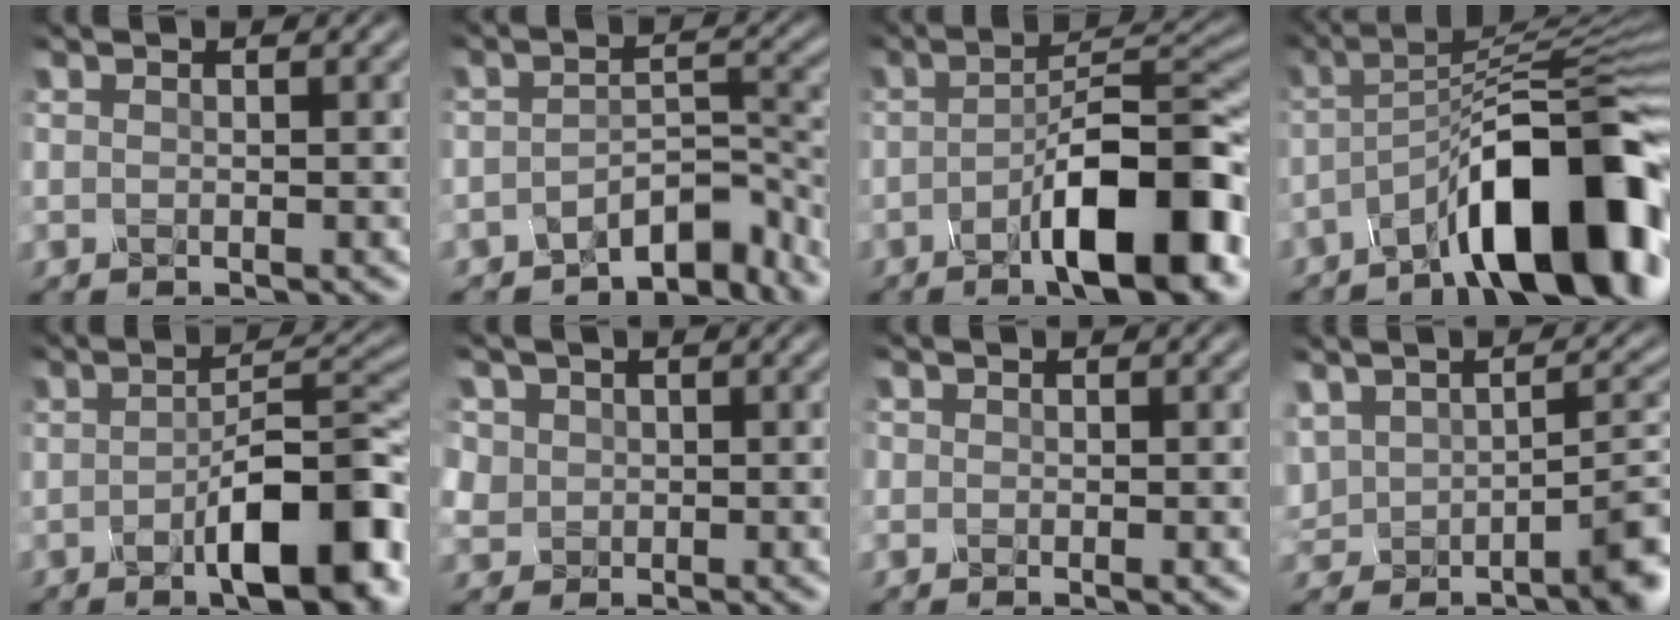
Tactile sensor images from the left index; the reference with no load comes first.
{"total": 4.6, "force": [-4.1, 1.2, 1.6], "torque": [-0.017, 0.005, -0.063]}
{"total": 10.0, "force": [-4.2, 2.4, 8.8], "torque": [-0.127, 0.014, -0.067]}
{"total": 13.0, "force": [-7.1, 3.1, 10.5], "torque": [-0.151, 0.017, -0.107]}
{"total": 8.8, "force": [-3.2, 2.6, 7.8], "torque": [-0.115, 0.005, -0.045]}
{"total": 2.7, "force": [1.1, 2.4, 0.3], "torque": [-0.032, 0.008, 0.036]}
{"total": 0.0}
{"total": 4.7, "force": [-1.8, 2.2, 3.8], "torque": [-0.069, 0.001, -0.026]}